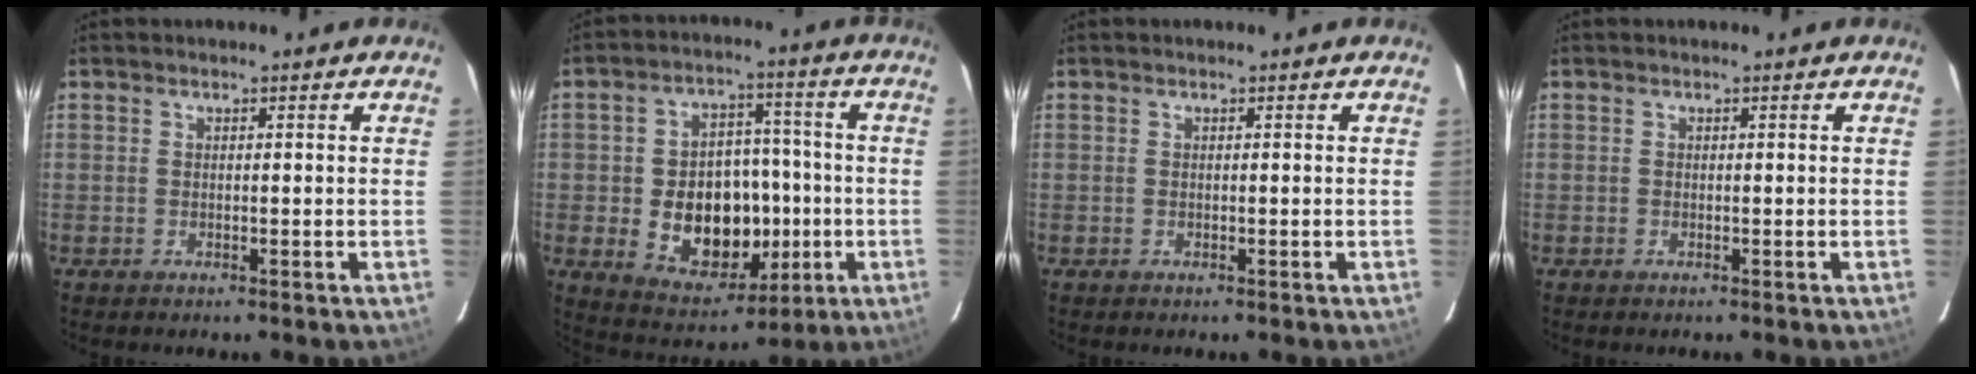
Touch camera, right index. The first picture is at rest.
{"total": 15.7, "force": [-2.8, 11.1, 10.7], "torque": [-0.211, 0.014, -0.019]}
{"total": 0.0}
{"total": 0.0}